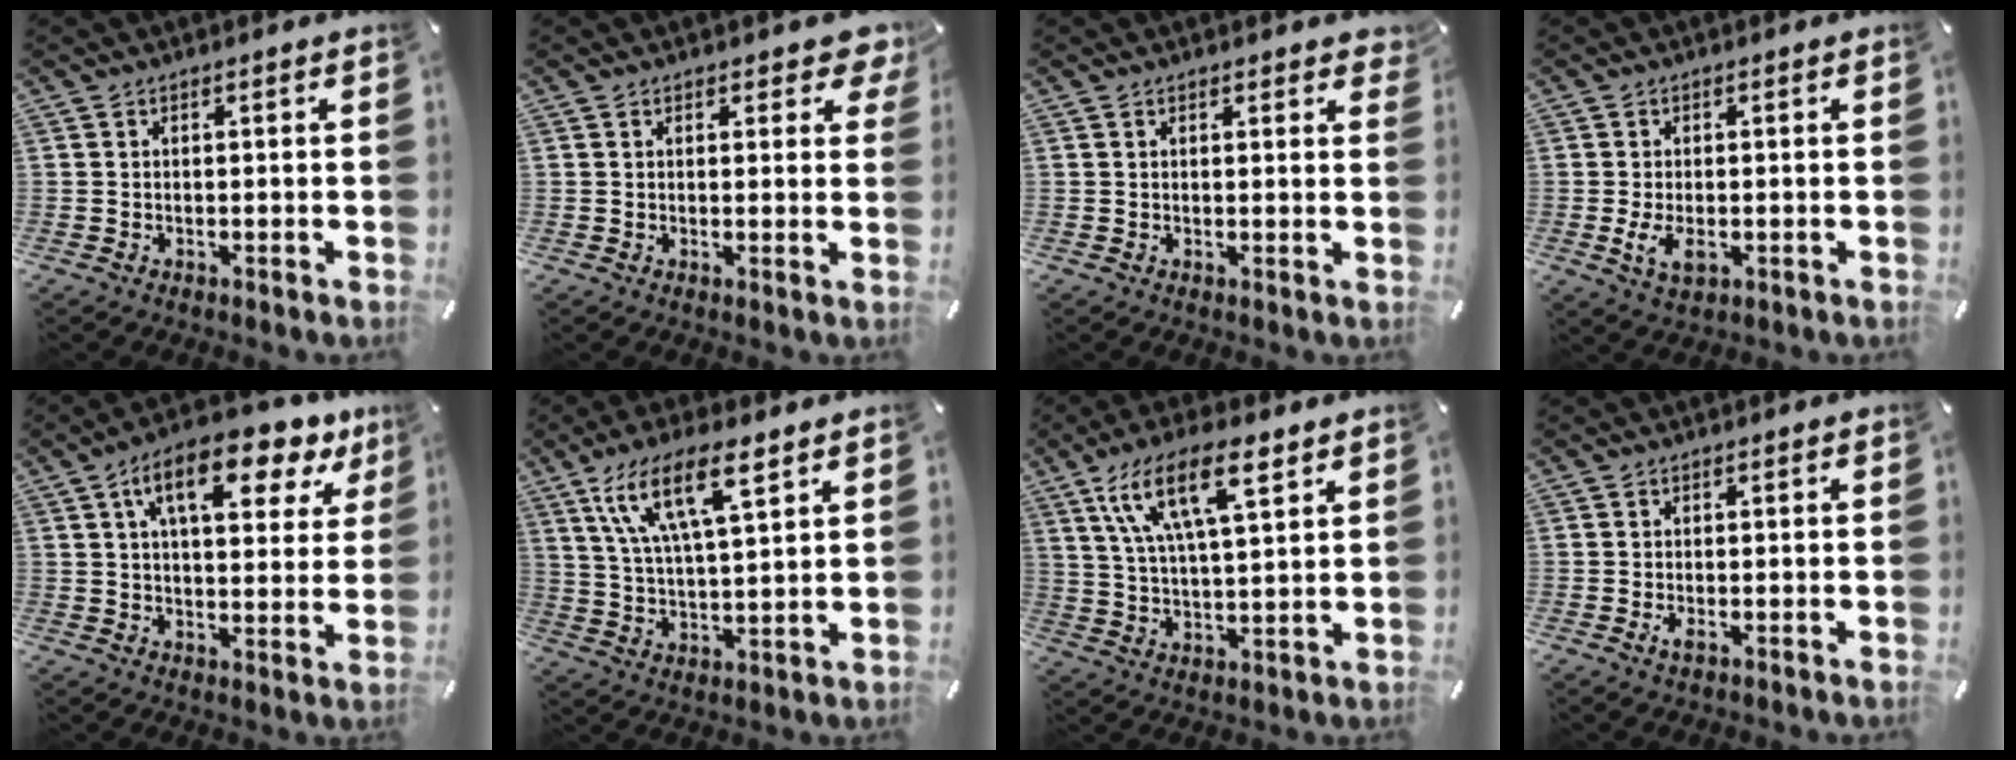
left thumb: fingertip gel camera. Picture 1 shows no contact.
{"total": 4.0, "force": [2.4, 2.2, 2.3], "torque": [-0.019, -0.010, 0.038]}
{"total": 1.5, "force": [1.1, 0.7, 0.6], "torque": [0.001, -0.004, 0.018]}
{"total": 4.7, "force": [-0.9, 2.6, 3.8], "torque": [-0.084, -0.010, -0.020]}
{"total": 14.5, "force": [8.0, 6.5, 10.2], "torque": [-0.148, -0.034, 0.128]}
{"total": 14.9, "force": [8.5, 5.3, 11.0], "torque": [-0.212, -0.018, 0.146]}
{"total": 15.6, "force": [8.5, 6.0, 11.6], "torque": [-0.215, -0.018, 0.145]}
{"total": 1.5, "force": [-0.4, 0.5, 1.4], "torque": [-0.030, -0.005, -0.008]}